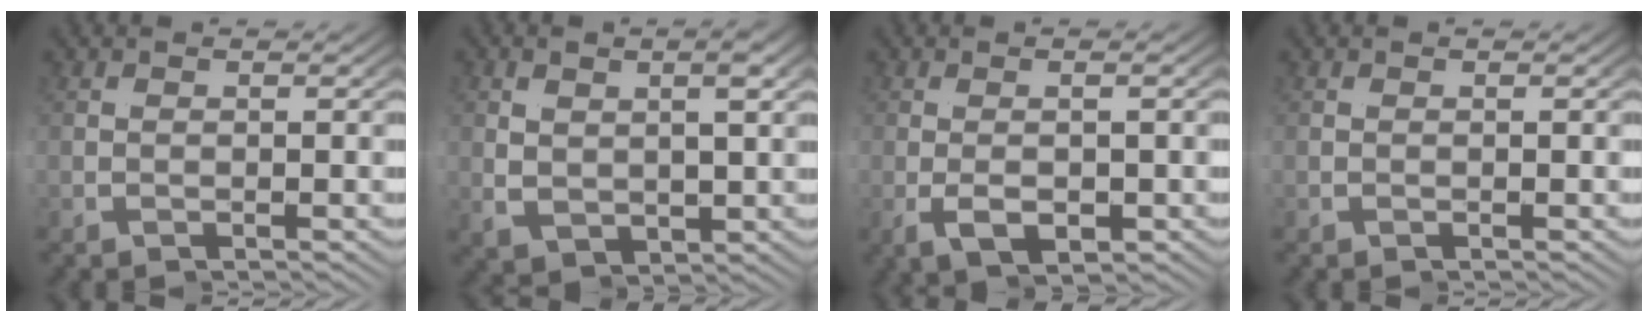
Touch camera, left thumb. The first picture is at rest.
{"total": 1.8, "force": [-0.1, 0.3, 1.8], "torque": [-0.026, 0.000, 0.001]}
{"total": 2.5, "force": [-0.4, -0.4, 2.4], "torque": [-0.034, 0.014, -0.014]}
{"total": 0.0}